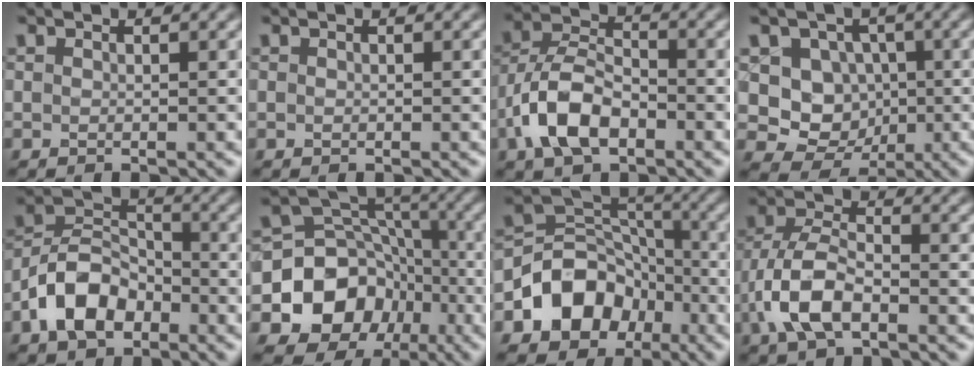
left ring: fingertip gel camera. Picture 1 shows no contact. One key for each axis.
{"total": 0.0}
{"total": 6.6, "fx": -3.1, "fy": 3.6, "fz": 4.6, "tx": -0.088, "ty": 0.006, "tz": -0.068}
{"total": 6.7, "fx": 0.4, "fy": 6.0, "fz": 3.0, "tx": -0.033, "ty": 0.000, "tz": -0.012}
{"total": 6.6, "fx": -3.3, "fy": 4.2, "fz": 3.9, "tx": -0.069, "ty": 0.006, "tz": -0.072}
{"total": 10.7, "fx": -3.9, "fy": 8.8, "fz": 4.6, "tx": -0.087, "ty": 0.002, "tz": -0.076}
{"total": 8.1, "fx": -3.6, "fy": 6.3, "fz": 3.7, "tx": -0.045, "ty": 0.002, "tz": -0.072}
{"total": 6.1, "fx": -2.6, "fy": 3.1, "fz": 4.6, "tx": -0.097, "ty": 0.002, "tz": -0.060}